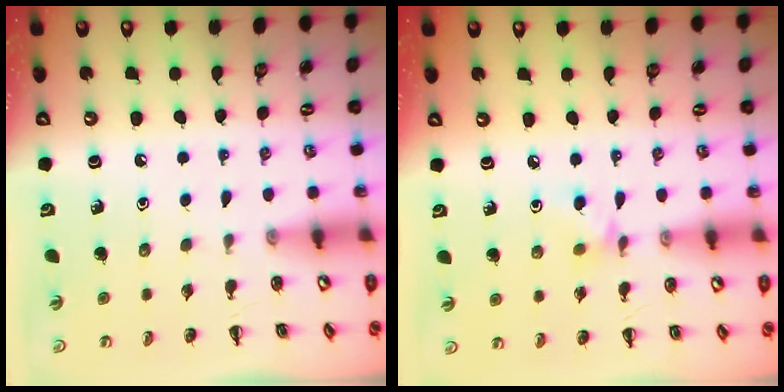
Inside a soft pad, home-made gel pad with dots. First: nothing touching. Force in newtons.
{"total": 4.7, "press": 4.4, "slide": 1.7}